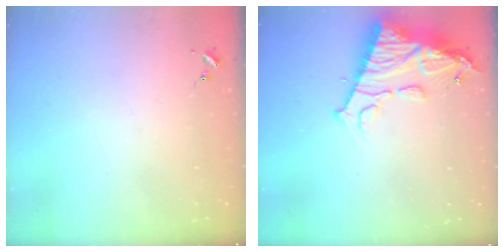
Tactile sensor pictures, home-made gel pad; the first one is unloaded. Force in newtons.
{"total": 17.7, "press": 17.6, "slide": 1.6}